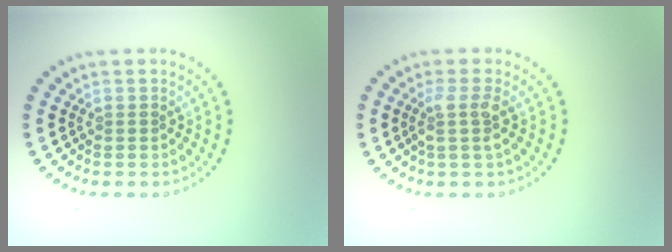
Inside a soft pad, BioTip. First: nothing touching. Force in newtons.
{"total": 2.1, "press": 1.7, "slide": 1.3}